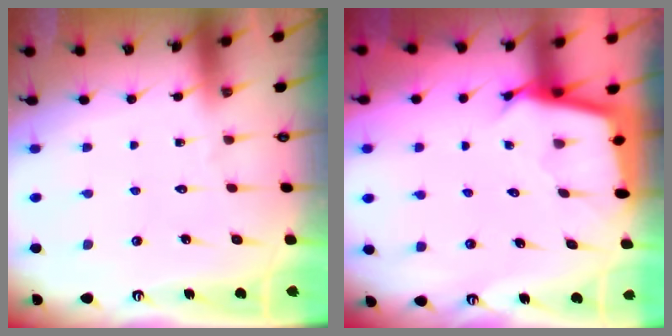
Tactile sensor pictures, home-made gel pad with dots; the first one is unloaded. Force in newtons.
{"total": 2.7, "press": 2.7, "slide": 0.1}